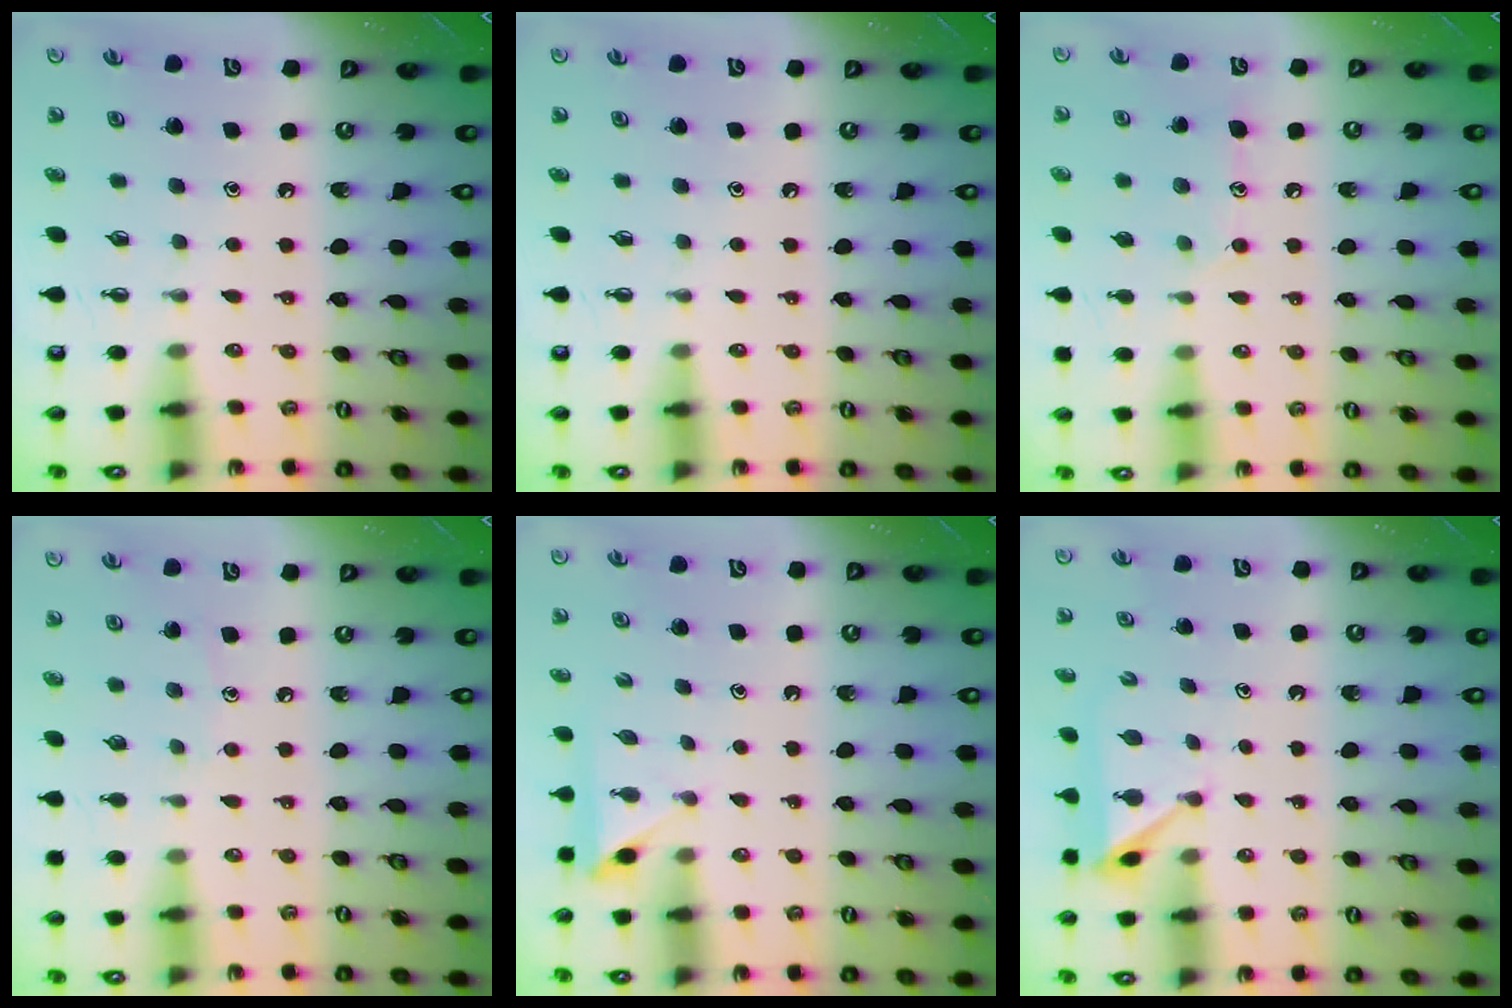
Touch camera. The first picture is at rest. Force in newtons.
{"total": 0.0}
{"total": 9.3, "press": 9.3, "slide": 0.7}
{"total": 3.9, "press": 3.8, "slide": 0.4}
{"total": 2.5, "press": 2.4, "slide": 0.3}
{"total": 4.5, "press": 4.4, "slide": 0.7}